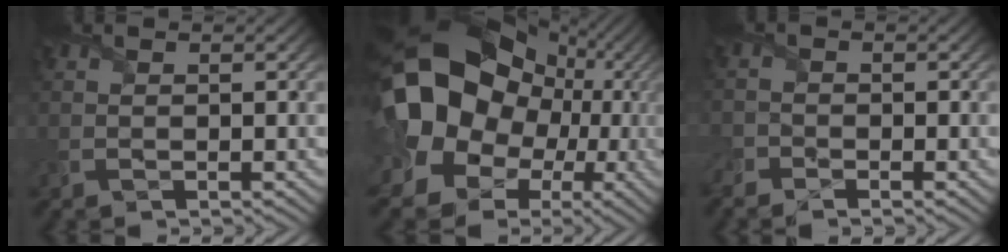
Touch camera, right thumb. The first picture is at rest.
{"total": 20.8, "force": [2.6, 16.9, 11.9], "torque": [-0.245, -0.019, 0.057]}
{"total": 2.1, "force": [-1.9, 0.8, 0.4], "torque": [-0.011, -0.005, -0.041]}